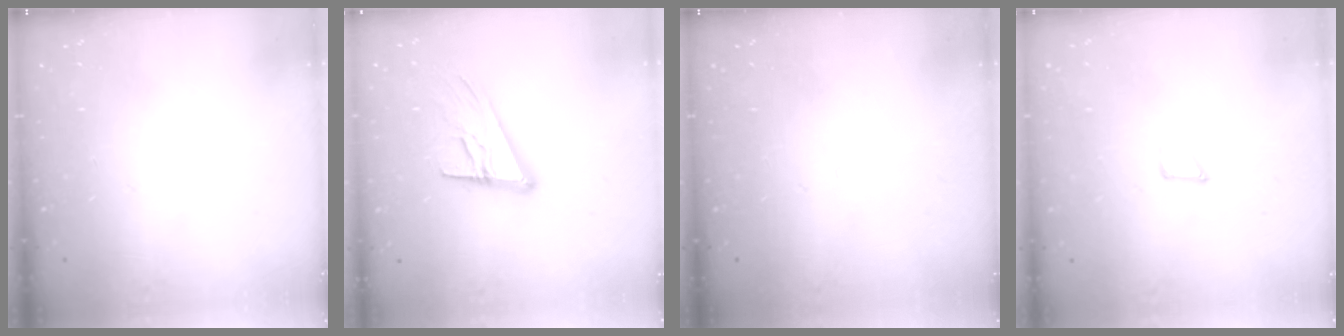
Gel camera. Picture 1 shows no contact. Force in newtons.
{"total": 14.9, "press": 14.6, "slide": 2.9}
{"total": 0.0}
{"total": 2.9, "press": 2.9, "slide": 0.3}